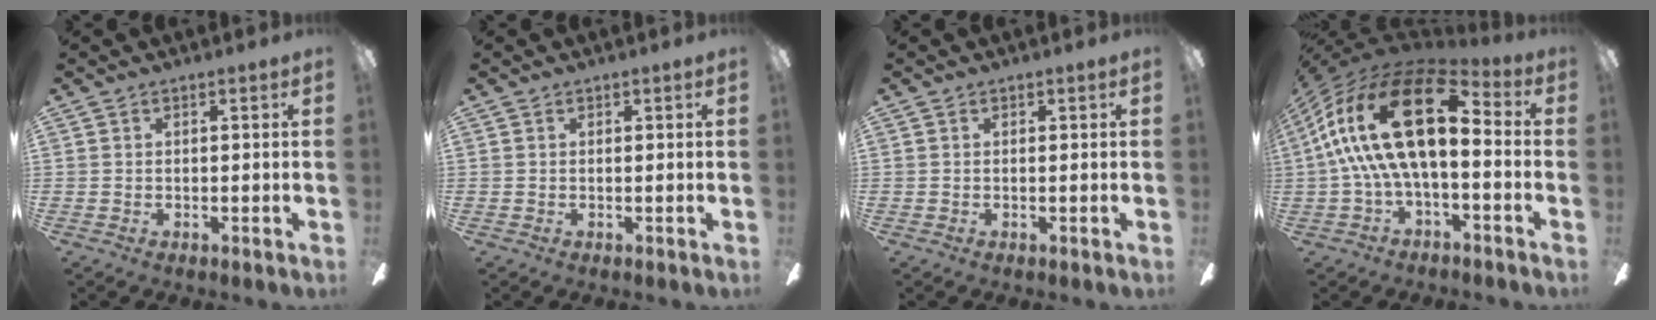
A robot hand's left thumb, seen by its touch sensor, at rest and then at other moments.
{"total": 0.0}
{"total": 0.0}
{"total": 22.8, "force": [5.0, 10.6, 19.5], "torque": [-0.385, -0.021, 0.086]}